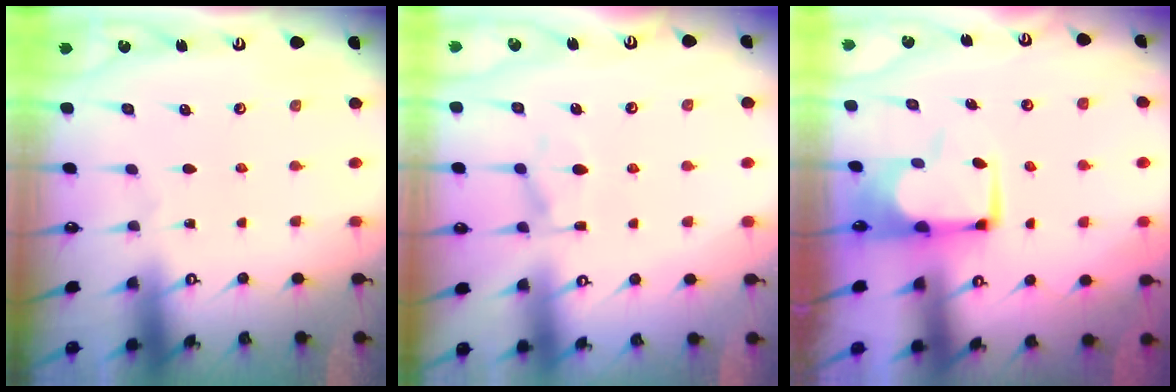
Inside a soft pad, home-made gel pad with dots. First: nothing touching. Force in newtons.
{"total": 1.7, "press": 0.9, "slide": 1.5}
{"total": 4.2, "press": 4.2, "slide": 0.5}